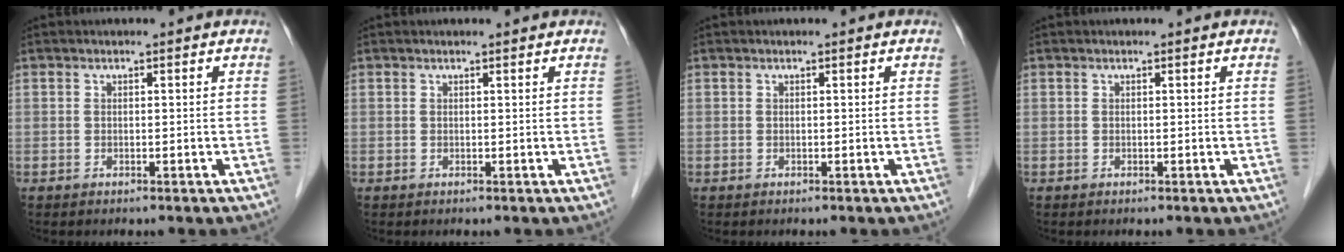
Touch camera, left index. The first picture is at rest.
{"total": 1.1, "force": [1.0, 0.2, 0.2], "torque": [-0.001, 0.005, 0.015]}
{"total": 0.0}
{"total": 0.0}